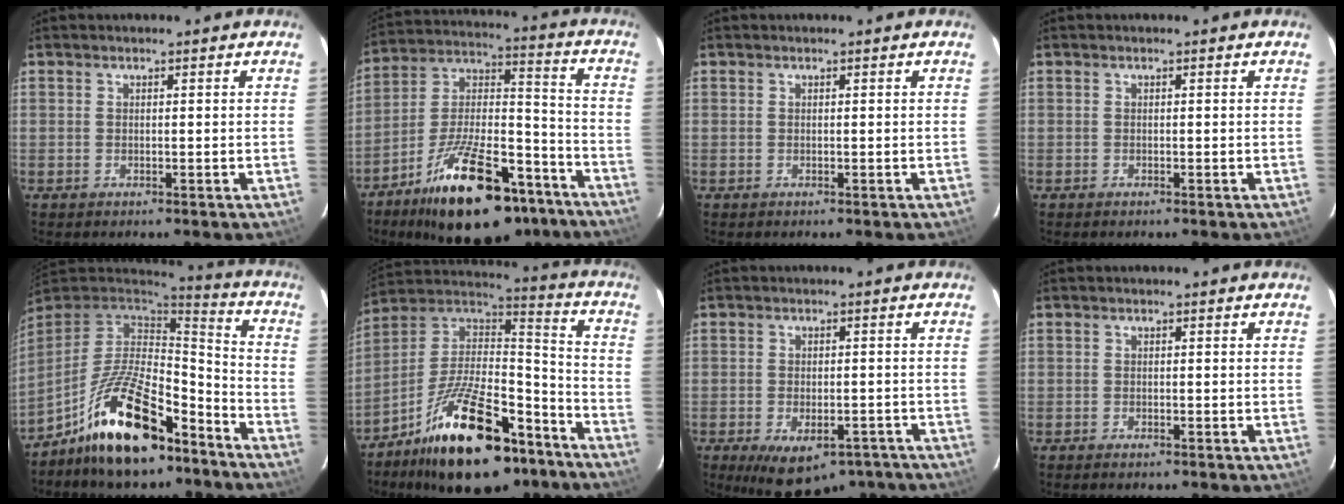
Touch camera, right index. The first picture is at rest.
{"total": 25.7, "force": [-17.0, 10.2, 16.2], "torque": [-0.278, 0.015, -0.255]}
{"total": 0.0}
{"total": 0.0}
{"total": 20.2, "force": [-12.8, 8.1, 13.3], "torque": [-0.254, 0.007, -0.218]}
{"total": 25.6, "force": [-15.6, 11.1, 17.1], "torque": [-0.305, 0.011, -0.241]}
{"total": 13.6, "force": [-9.0, 6.6, 7.7], "torque": [-0.137, -0.013, -0.116]}
{"total": 1.1, "force": [-0.8, 0.4, 0.6], "torque": [-0.010, -0.003, -0.016]}